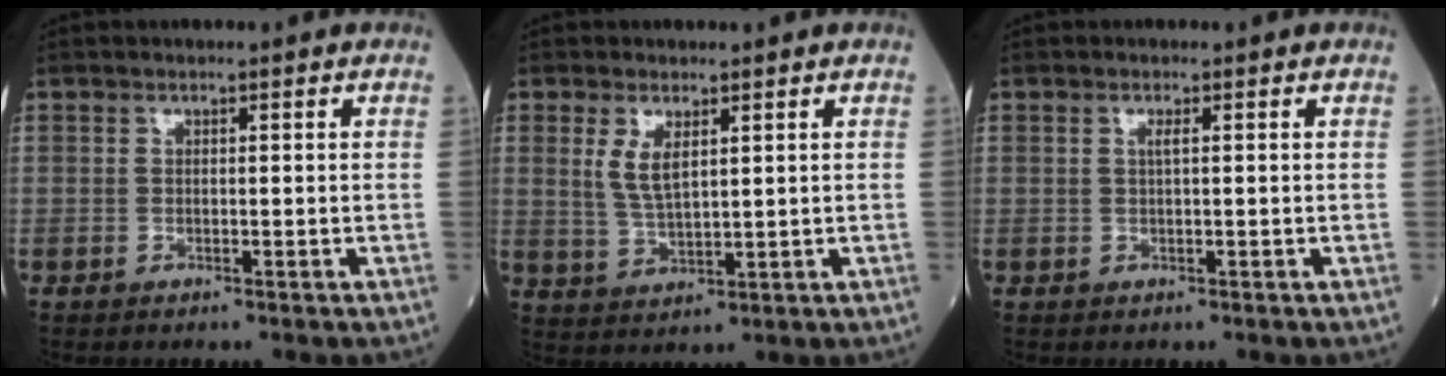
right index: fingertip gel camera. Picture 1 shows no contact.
{"total": 4.7, "force": [1.8, 1.6, 4.0], "torque": [-0.086, -0.004, 0.042]}
{"total": 0.9, "force": [0.3, -0.1, 0.8], "torque": [-0.020, 0.001, 0.004]}